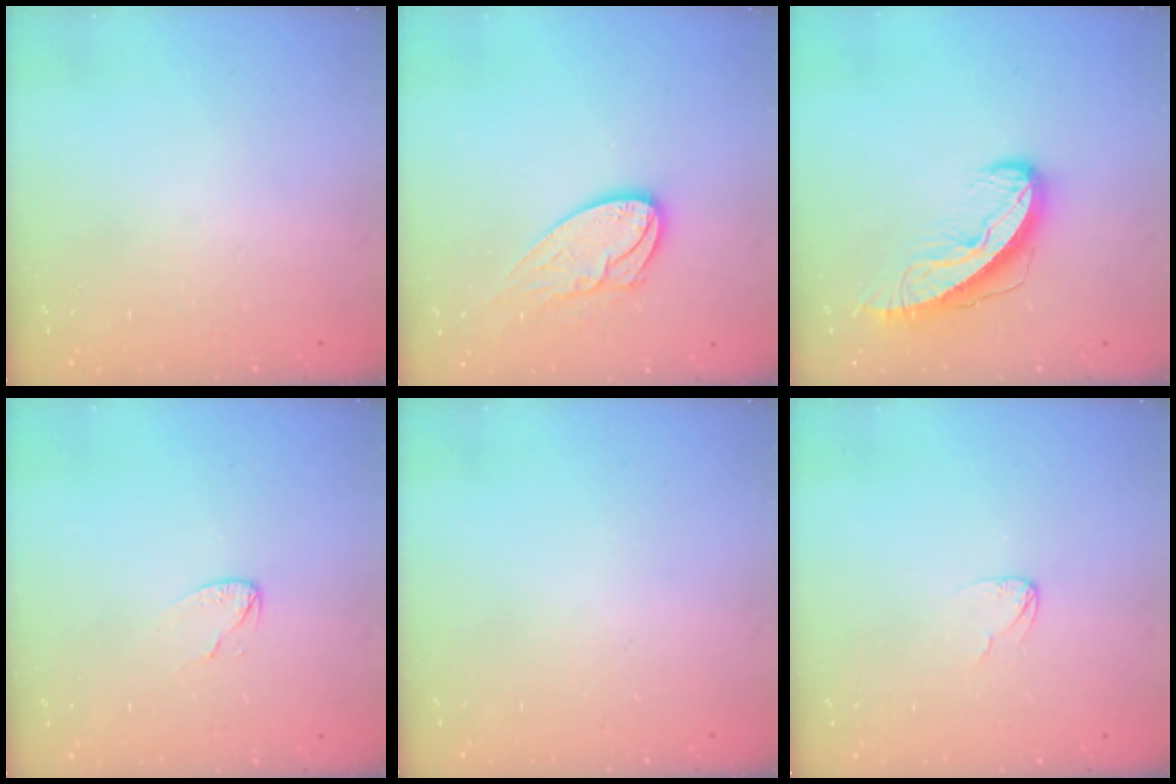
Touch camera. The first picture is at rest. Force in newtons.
{"total": 13.0, "press": 13.0, "slide": 1.1}
{"total": 9.6, "press": 9.5, "slide": 1.2}
{"total": 3.4, "press": 3.4, "slide": 0.2}
{"total": 0.0}
{"total": 2.3, "press": 2.3, "slide": 0.1}